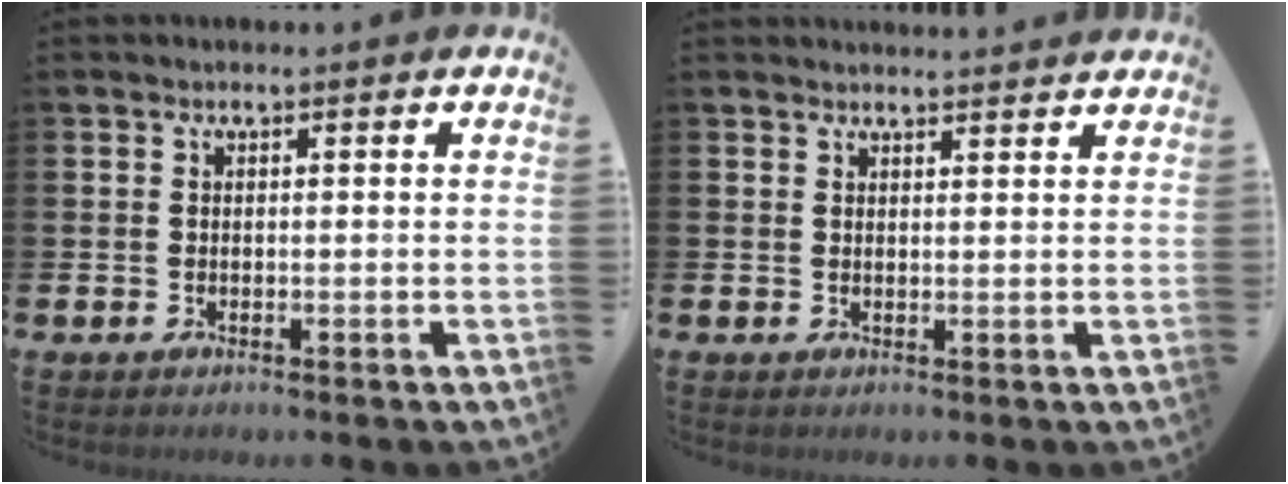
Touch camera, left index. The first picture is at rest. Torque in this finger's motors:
{"motor_torque": [-0.37, -1.76, 0.25, 0.05]}